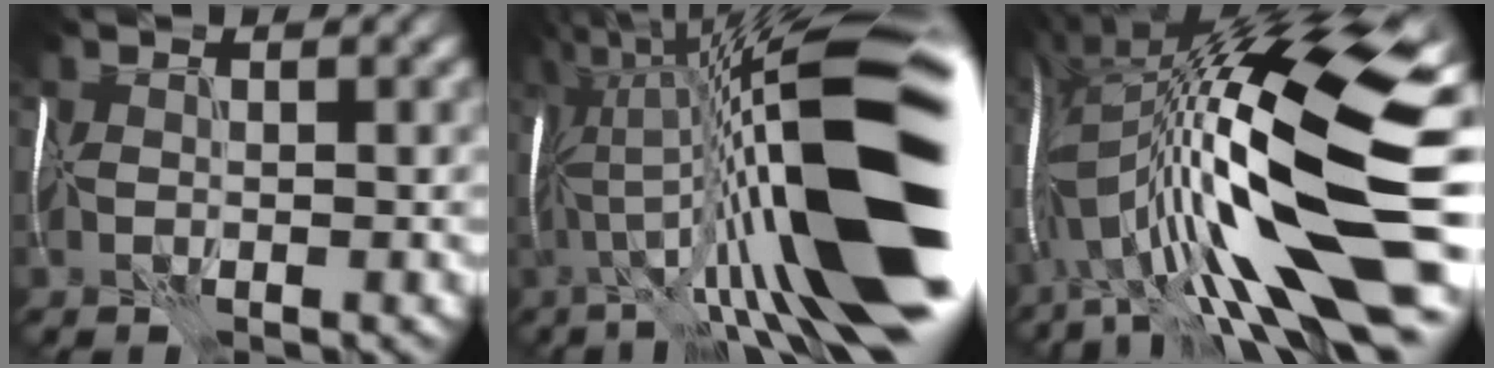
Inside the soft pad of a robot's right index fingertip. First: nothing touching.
{"total": 19.6, "force": [-1.2, 3.6, 19.2], "torque": [-0.294, 0.026, -0.019]}
{"total": 17.7, "force": [-0.7, 3.6, 17.3], "torque": [-0.311, 0.021, -0.009]}